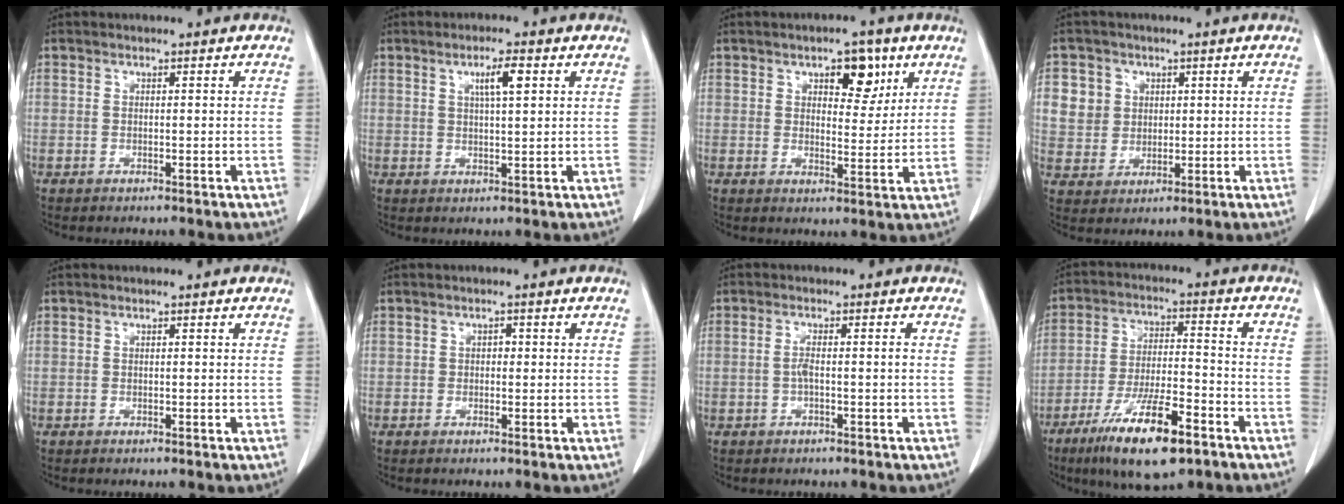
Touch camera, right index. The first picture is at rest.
{"total": 3.9, "force": [1.6, 0.4, 3.5], "torque": [-0.059, 0.001, 0.026]}
{"total": 6.2, "force": [3.3, 2.9, 4.4], "torque": [-0.055, 0.003, 0.048]}
{"total": 5.8, "force": [1.8, 5.4, 0.9], "torque": [-0.014, 0.013, 0.043]}
{"total": 0.0}
{"total": 0.9, "force": [0.0, 0.7, 0.6], "torque": [-0.003, 0.004, -0.004]}
{"total": 2.1, "force": [-0.5, 0.1, 2.0], "torque": [-0.038, 0.002, -0.009]}
{"total": 13.8, "force": [-8.2, 2.8, 10.7], "torque": [-0.197, -0.020, -0.139]}